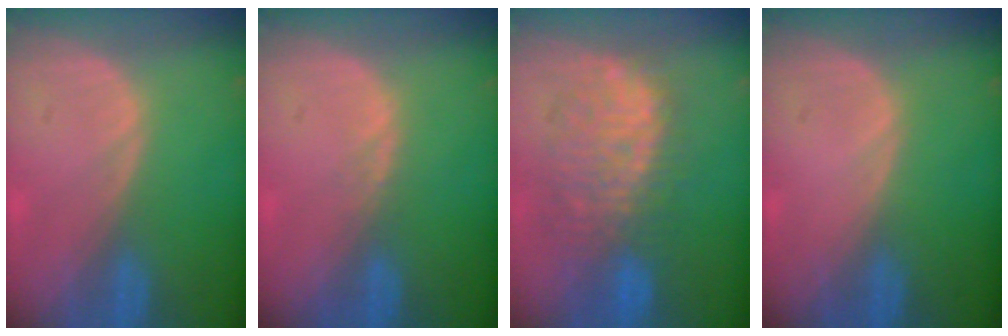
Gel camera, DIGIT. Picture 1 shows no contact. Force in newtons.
{"total": 0.8, "press": 0.8, "slide": 0.3}
{"total": 9.6, "press": 9.3, "slide": 2.3}
{"total": 0.0}